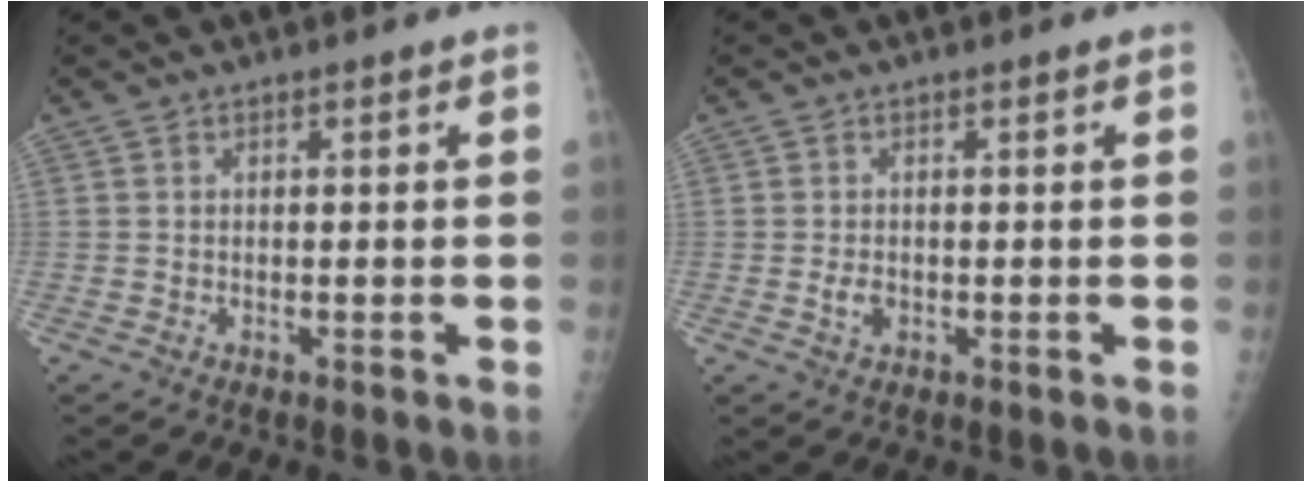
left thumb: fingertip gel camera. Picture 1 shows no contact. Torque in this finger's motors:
{"motor_torque": [0.04, -0.07, 0.36, 0.10, 0.00]}